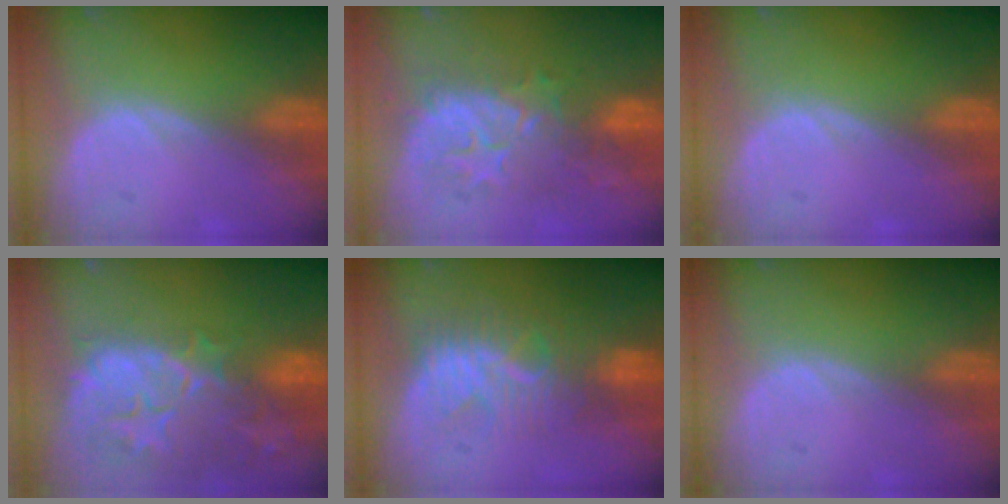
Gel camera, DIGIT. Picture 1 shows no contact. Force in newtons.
{"total": 8.7, "press": 8.7, "slide": 0.4}
{"total": 0.0}
{"total": 14.7, "press": 11.8, "slide": 8.7}
{"total": 8.2, "press": 7.9, "slide": 2.3}
{"total": 0.0}